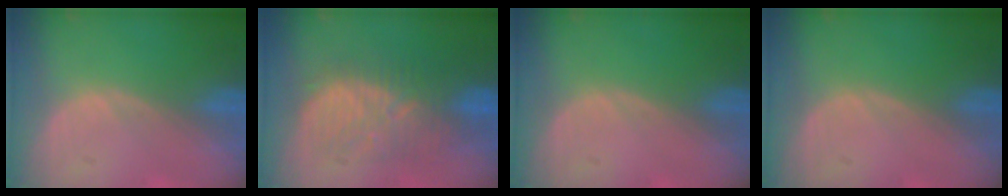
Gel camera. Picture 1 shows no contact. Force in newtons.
{"total": 8.9, "press": 8.9, "slide": 0.4}
{"total": 0.0}
{"total": 0.0}